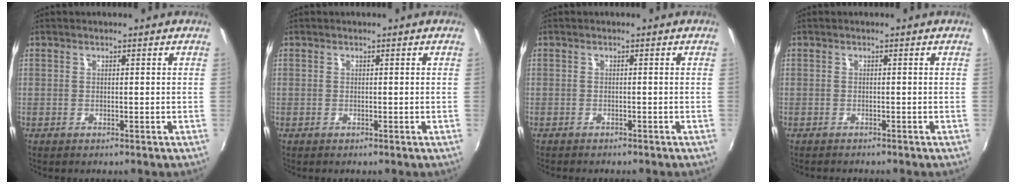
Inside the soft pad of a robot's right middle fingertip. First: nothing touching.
{"total": 0.0}
{"total": 1.5, "force": [-1.4, 0.3, 0.4], "torque": [-0.016, -0.009, -0.023]}
{"total": 1.4, "force": [-1.4, 0.2, 0.4], "torque": [-0.013, -0.009, -0.023]}